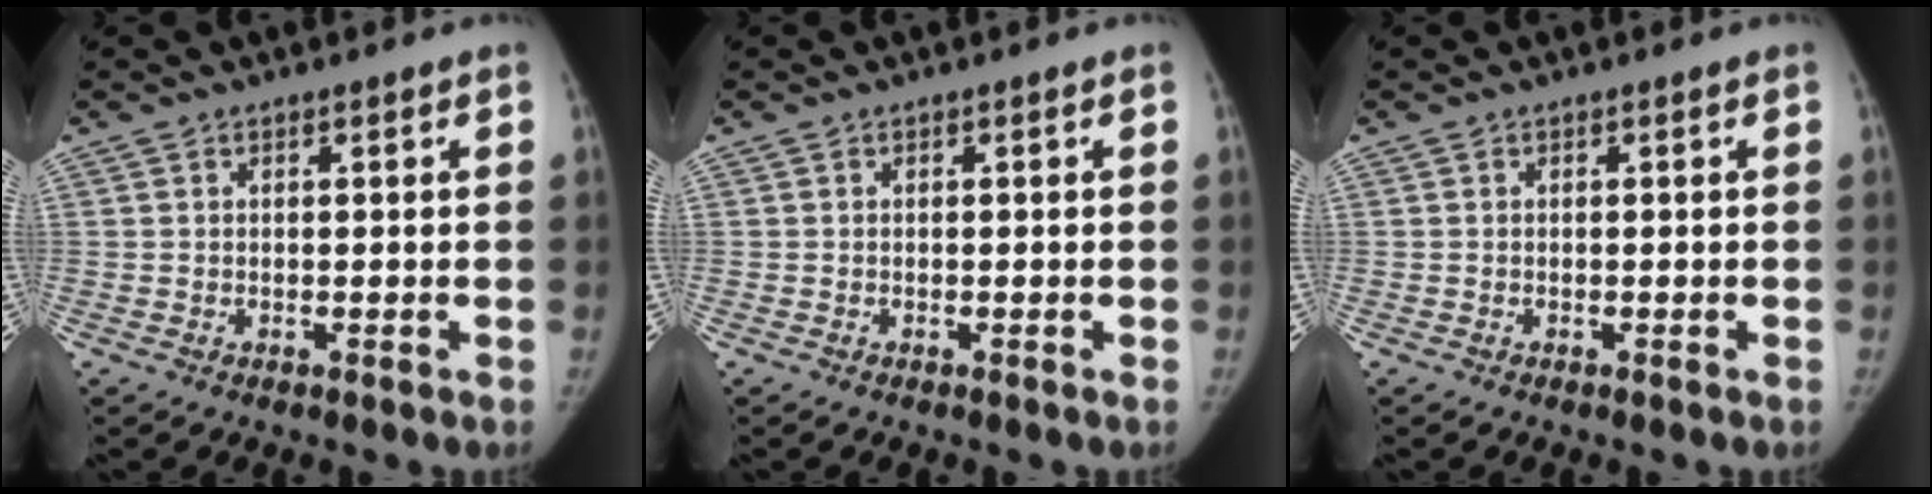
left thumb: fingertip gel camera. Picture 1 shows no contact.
{"total": 0.0}
{"total": 0.0}